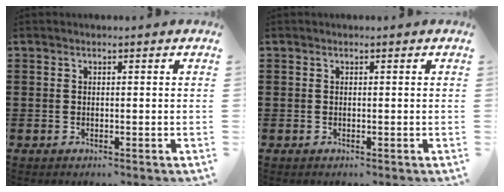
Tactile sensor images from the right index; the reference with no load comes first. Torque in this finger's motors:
{"motor_torque": [-0.30, 0.48, 0.00, 0.00]}